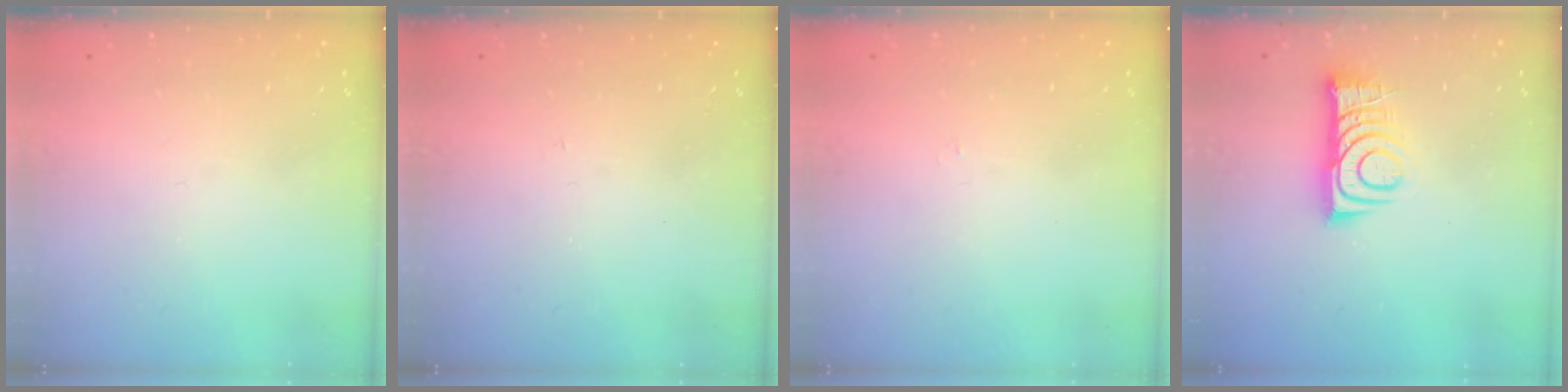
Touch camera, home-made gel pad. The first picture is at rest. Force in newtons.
{"total": 2.7, "press": 2.7, "slide": 0.3}
{"total": 2.2, "press": 2.2, "slide": 0.3}
{"total": 10.8, "press": 10.8, "slide": 0.9}